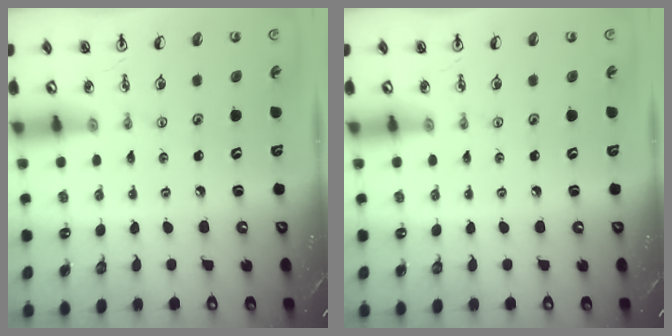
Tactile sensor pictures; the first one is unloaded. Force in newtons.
{"total": 0.0}